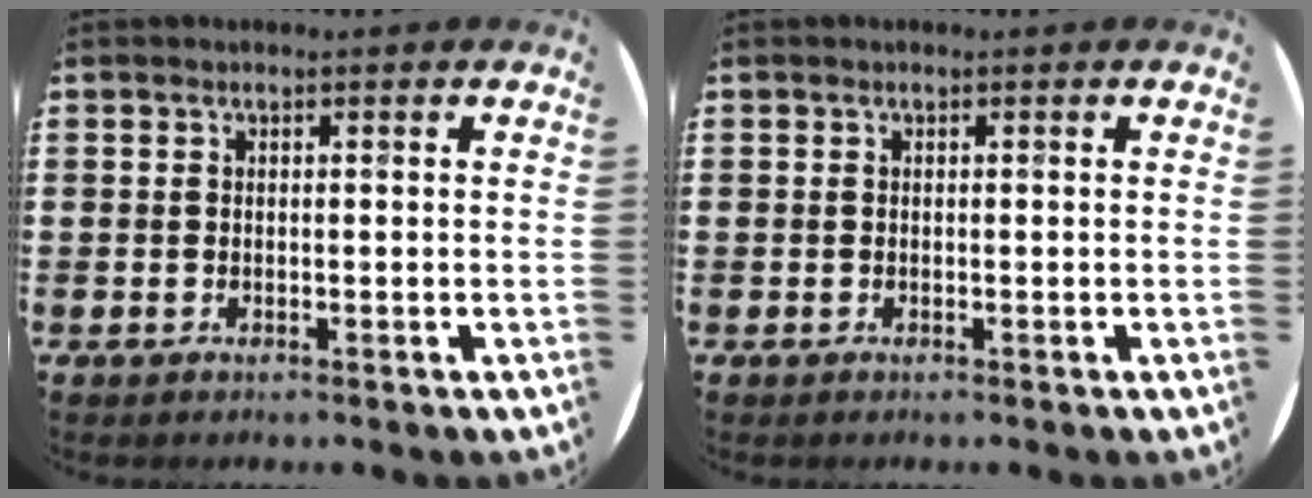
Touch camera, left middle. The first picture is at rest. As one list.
[{"total": 0.0}]